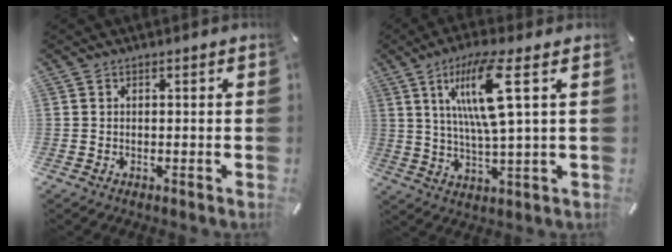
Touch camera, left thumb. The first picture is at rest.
{"total": 13.5, "force": [4.8, 2.2, 12.4], "torque": [-0.255, -0.004, 0.072]}